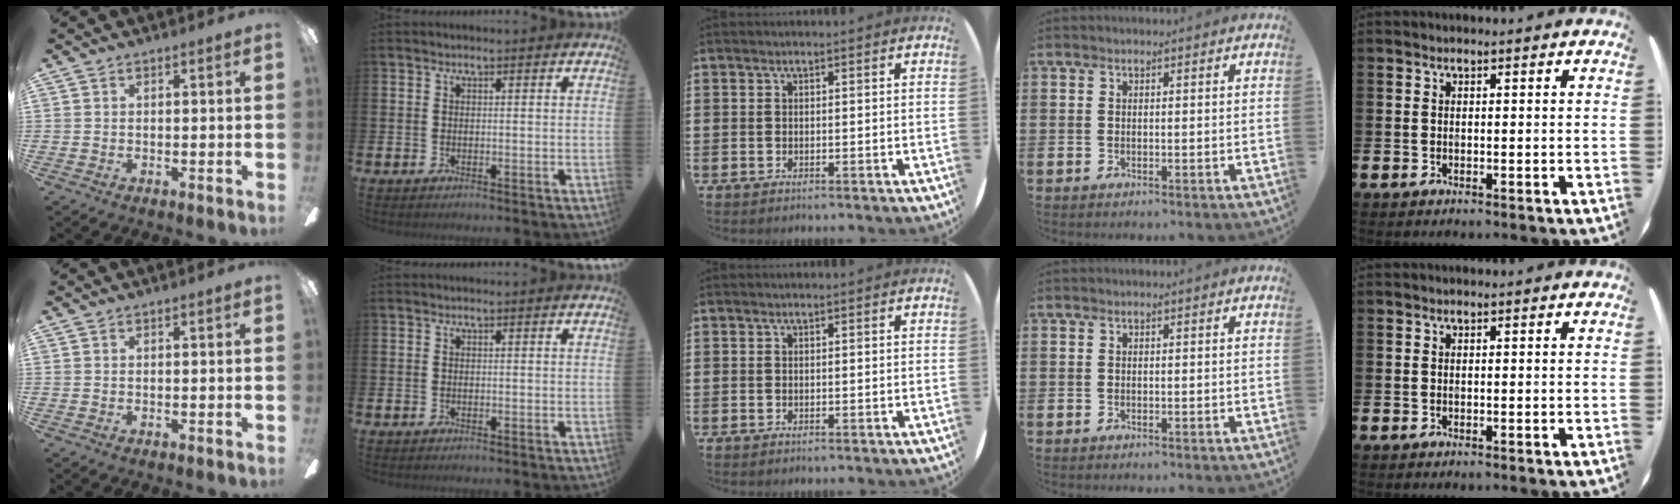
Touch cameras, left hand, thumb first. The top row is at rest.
{}